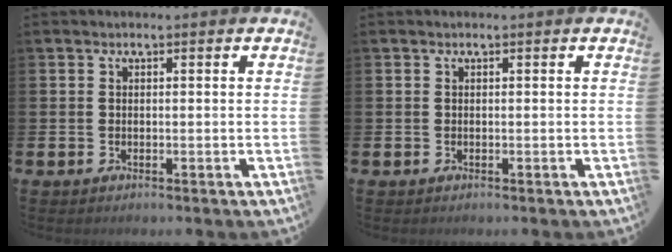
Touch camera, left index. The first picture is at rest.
{"total": 0.0}